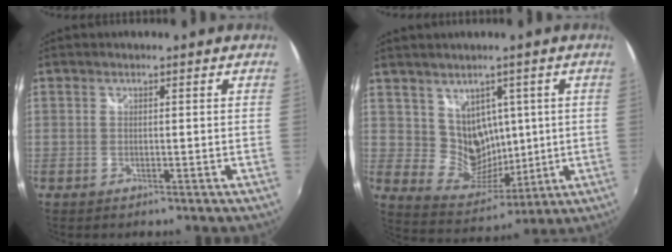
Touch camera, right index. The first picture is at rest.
{"total": 9.0, "force": [3.0, 7.8, 3.4], "torque": [-0.056, -0.004, 0.073]}